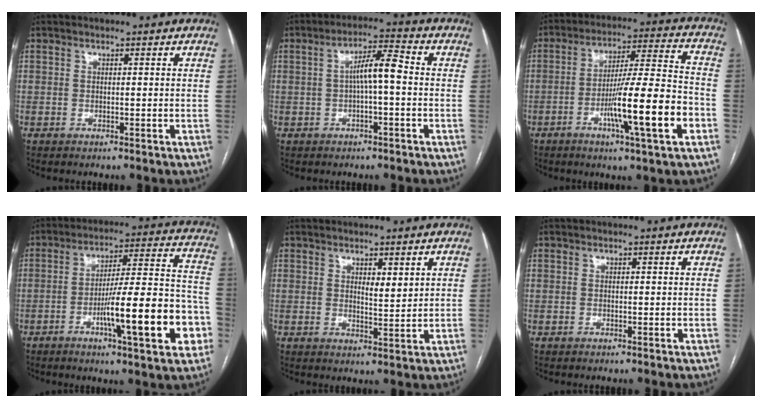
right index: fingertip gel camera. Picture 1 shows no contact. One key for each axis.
{"total": 5.7, "fx": -0.2, "fy": 0.8, "fz": 5.7, "tx": -0.096, "ty": 0.019, "tz": -0.003}
{"total": 15.1, "fx": -5.4, "fy": 0.0, "fz": 14.1, "tx": -0.236, "ty": -0.004, "tz": -0.087}
{"total": 17.4, "fx": -6.3, "fy": 2.1, "fz": 16.1, "tx": -0.231, "ty": 0.015, "tz": -0.089}
{"total": 2.7, "fx": 1.3, "fy": 0.7, "fz": 2.3, "tx": -0.039, "ty": -0.008, "tz": 0.025}
{"total": 0.0}